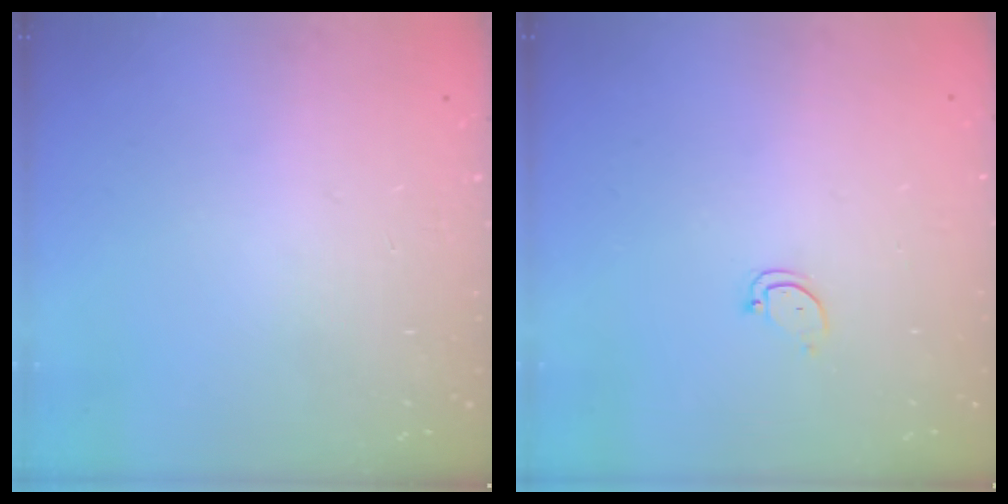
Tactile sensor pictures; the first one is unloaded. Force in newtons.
{"total": 3.1, "press": 3.1, "slide": 0.2}